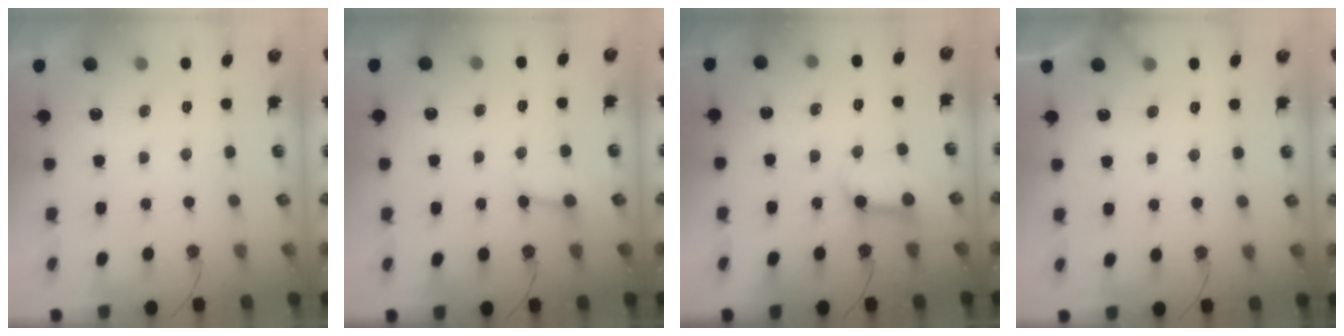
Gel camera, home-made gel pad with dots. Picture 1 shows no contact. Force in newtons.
{"total": 2.5, "press": 2.5, "slide": 0.2}
{"total": 10.3, "press": 10.2, "slide": 1.1}
{"total": 2.5, "press": 2.5, "slide": 0.2}